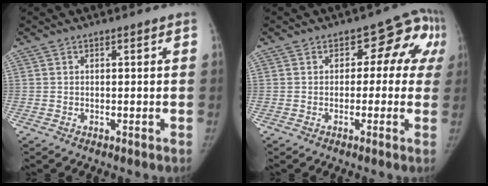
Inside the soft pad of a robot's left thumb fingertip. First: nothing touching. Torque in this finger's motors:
{"motor_torque": [-0.34, 0.33, -0.43, 0.14, -0.06]}